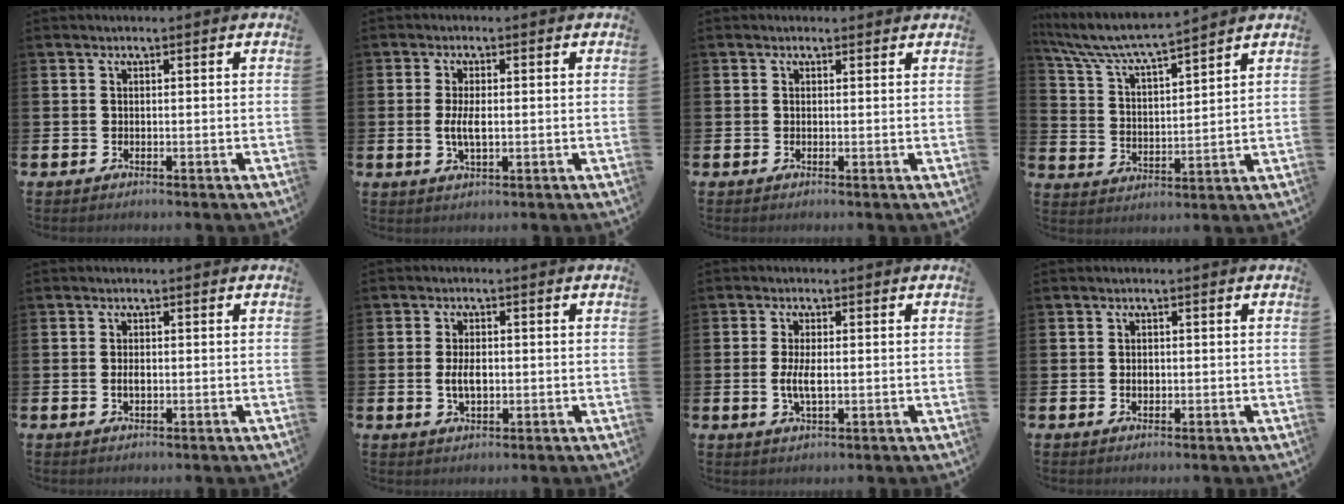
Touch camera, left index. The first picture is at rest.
{"total": 3.5, "force": [-0.1, 1.5, 3.1], "torque": [-0.057, 0.004, -0.004]}
{"total": 0.5, "force": [0.4, 0.3, 0.1], "torque": [0.009, -0.001, 0.004]}
{"total": 6.8, "force": [6.4, 0.4, 2.3], "torque": [-0.071, -0.045, 0.106]}
{"total": 1.3, "force": [-0.1, 0.7, 1.1], "torque": [-0.019, 0.004, -0.005]}
{"total": 3.4, "force": [-0.1, 1.9, 2.8], "torque": [-0.044, 0.001, -0.005]}
{"total": 3.7, "force": [-0.3, 1.5, 3.3], "torque": [-0.065, 0.000, -0.010]}
{"total": 1.2, "force": [-0.1, 0.9, 0.9], "torque": [-0.007, 0.002, -0.006]}